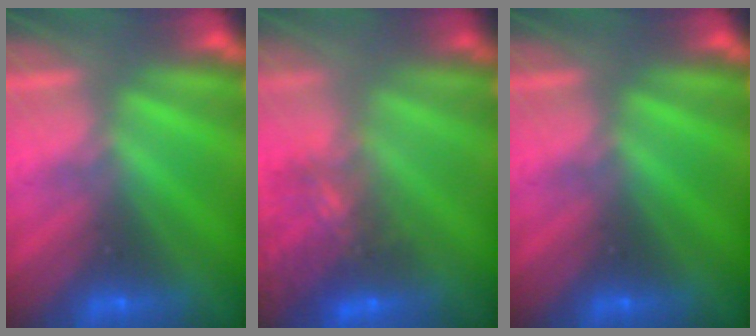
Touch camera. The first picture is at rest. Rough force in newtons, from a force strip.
{"total": 8.0}
{"total": 0.0}